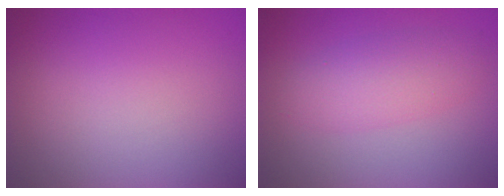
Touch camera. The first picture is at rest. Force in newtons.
{"total": 3.6, "press": 3.6, "slide": 0.1}